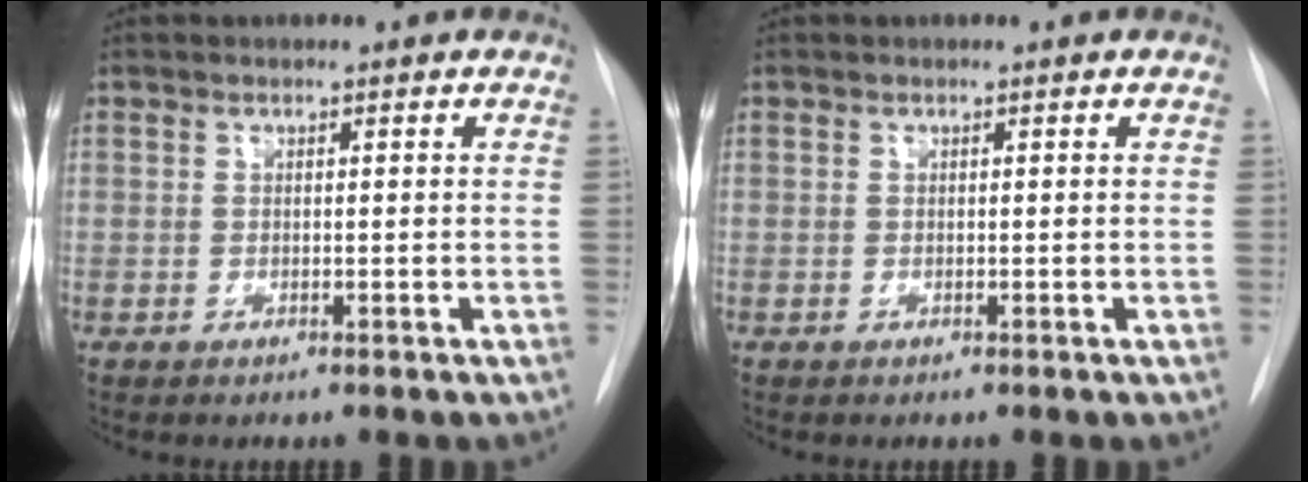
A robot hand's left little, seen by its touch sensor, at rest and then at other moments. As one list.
[{"total": 0.0}]